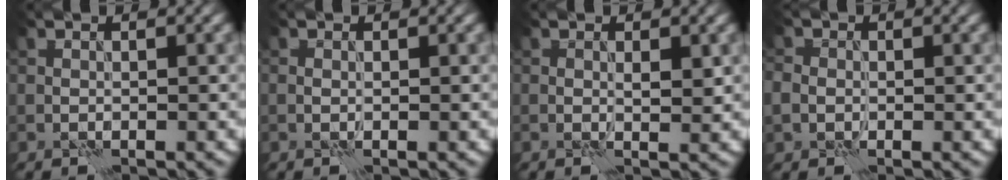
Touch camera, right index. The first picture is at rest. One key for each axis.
{"total": 0.6, "fx": 0.1, "fy": 0.4, "fz": 0.4, "tx": -0.008, "ty": -0.002, "tz": 0.002}
{"total": 1.4, "fx": 0.2, "fy": 0.5, "fz": 1.3, "tx": -0.019, "ty": -0.003, "tz": 0.004}
{"total": 2.4, "fx": 0.0, "fy": 2.1, "fz": 1.1, "tx": -0.017, "ty": 0.005, "tz": -0.006}